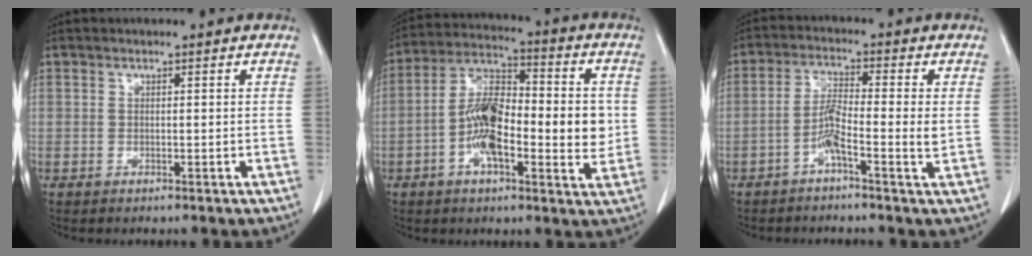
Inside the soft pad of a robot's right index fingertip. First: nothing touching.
{"total": 15.0, "force": [-1.6, 5.4, 13.9], "torque": [-0.240, 0.019, -0.035]}
{"total": 5.4, "force": [-1.7, 0.0, 5.2], "torque": [-0.103, 0.009, -0.034]}